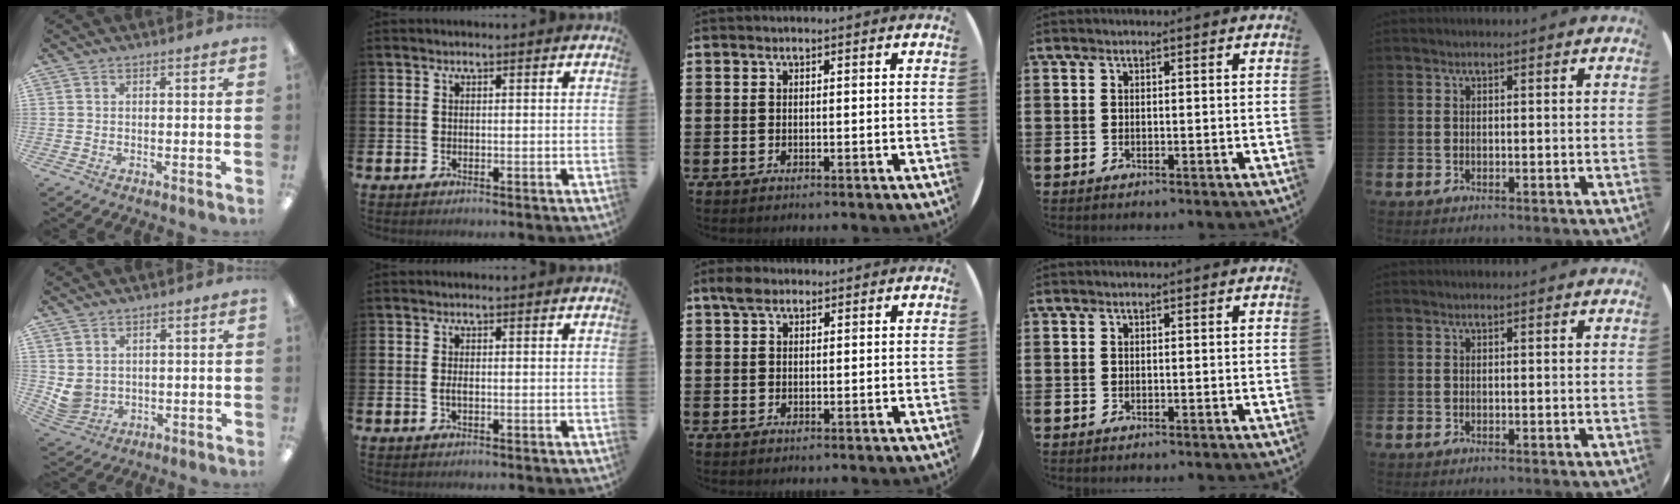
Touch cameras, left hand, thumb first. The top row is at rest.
{"thumb": {"total": 4.5, "force": [2.3, 3.6, 1.4], "torque": [-0.043, -0.009, 0.046]}, "index": {"total": 1.0, "force": [-0.2, 0.4, 0.9], "torque": [-0.013, 0.000, -0.006]}, "middle": {"total": 2.1, "force": [1.5, 1.1, 0.9], "torque": [-0.012, 0.003, 0.027]}}